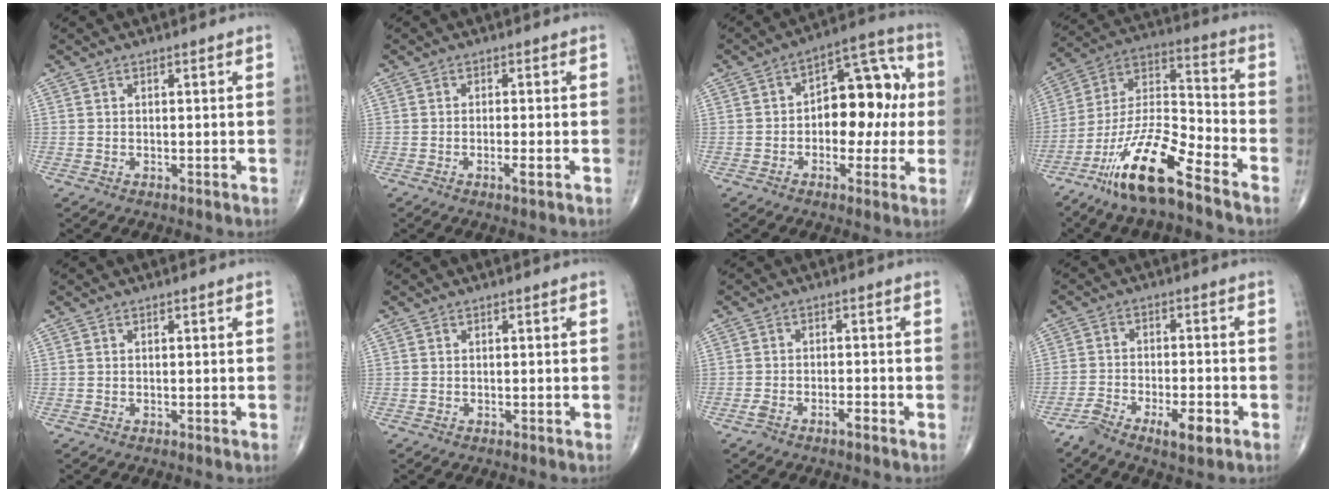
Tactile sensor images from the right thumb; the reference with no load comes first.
{"total": 2.1, "force": [-0.9, 0.2, 1.8], "torque": [-0.032, -0.001, -0.020]}
{"total": 13.6, "force": [0.2, 8.1, 11.0], "torque": [-0.104, 0.040, -0.006]}
{"total": 17.3, "force": [-11.7, 3.8, 12.2], "torque": [-0.227, 0.071, -0.219]}
{"total": 0.0}
{"total": 0.0}
{"total": 2.4, "force": [-1.8, 0.6, 1.5], "torque": [-0.034, 0.014, -0.032]}
{"total": 7.2, "force": [-4.3, 2.1, 5.3], "torque": [-0.100, 0.020, -0.072]}